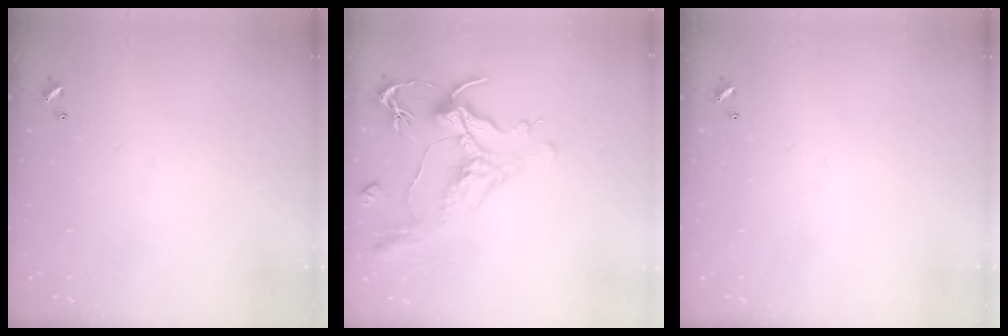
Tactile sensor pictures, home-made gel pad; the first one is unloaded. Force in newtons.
{"total": 1.1, "press": 0.0, "slide": 1.1}
{"total": 0.0}